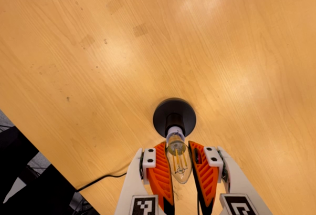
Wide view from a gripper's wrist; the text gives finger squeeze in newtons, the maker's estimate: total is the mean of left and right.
{"total": 21.3, "left": 23.8, "right": 18.8}